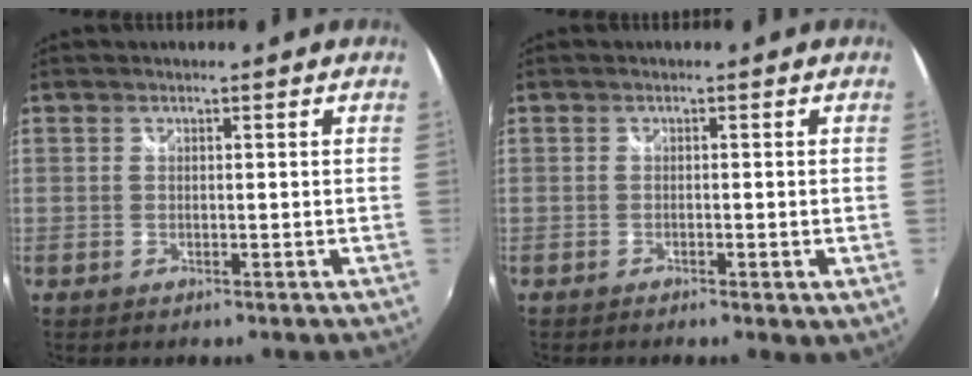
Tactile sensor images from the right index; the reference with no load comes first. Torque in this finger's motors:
{"motor_torque": [1.19, -0.95, 0.40, 0.05]}